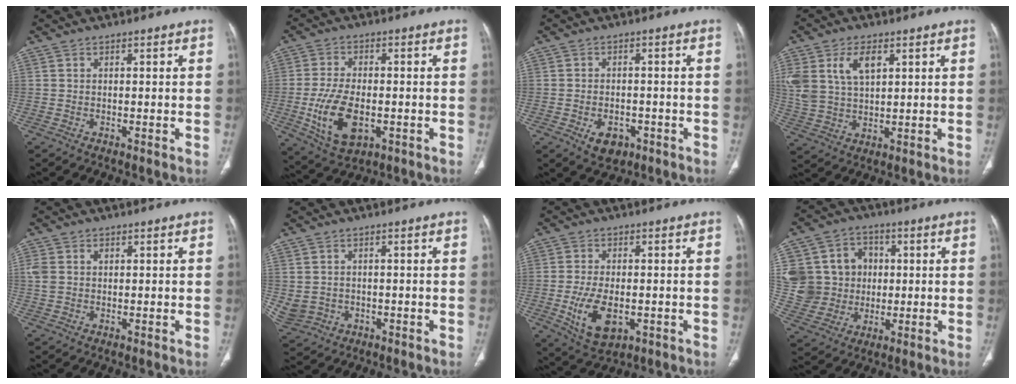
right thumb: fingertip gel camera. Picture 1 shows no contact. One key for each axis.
{"total": 12.0, "fx": -2.7, "fy": 6.6, "fz": 9.6, "tx": -0.180, "ty": -0.002, "tz": -0.037}
{"total": 5.3, "fx": -2.4, "fy": 3.5, "fz": 3.1, "tx": -0.041, "ty": 0.010, "tz": -0.028}
{"total": 11.6, "fx": 4.5, "fy": 6.9, "fz": 8.1, "tx": -0.165, "ty": -0.006, "tz": 0.098}
{"total": 3.5, "fx": 0.8, "fy": 2.6, "fz": 2.3, "tx": -0.056, "ty": 0.010, "tz": 0.022}
{"total": 7.9, "fx": -1.1, "fy": 7.0, "fz": 3.5, "tx": -0.100, "ty": 0.007, "tz": 0.002}
{"total": 9.8, "fx": -2.2, "fy": 5.4, "fz": 7.8, "tx": -0.143, "ty": -0.006, "tz": -0.026}
{"total": 16.1, "fx": 1.8, "fy": 14.5, "fz": 6.6, "tx": -0.098, "ty": 0.027, "tz": 0.049}